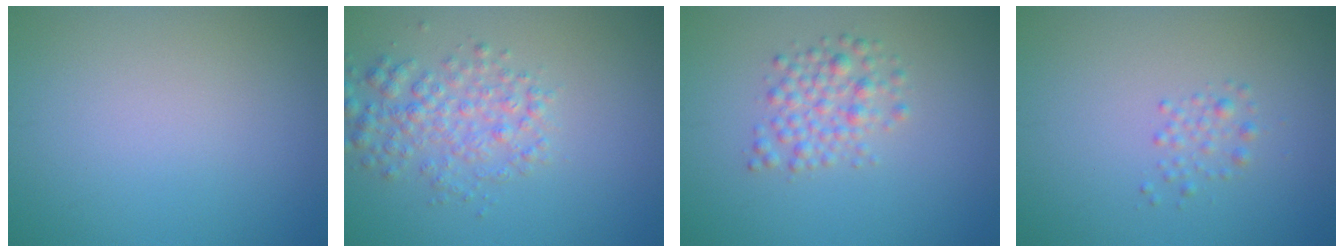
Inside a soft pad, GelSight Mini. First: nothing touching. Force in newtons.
{"total": 3.6, "press": 3.6, "slide": 0.1}
{"total": 2.7, "press": 2.7, "slide": 0.1}
{"total": 1.3, "press": 1.3, "slide": 0.1}